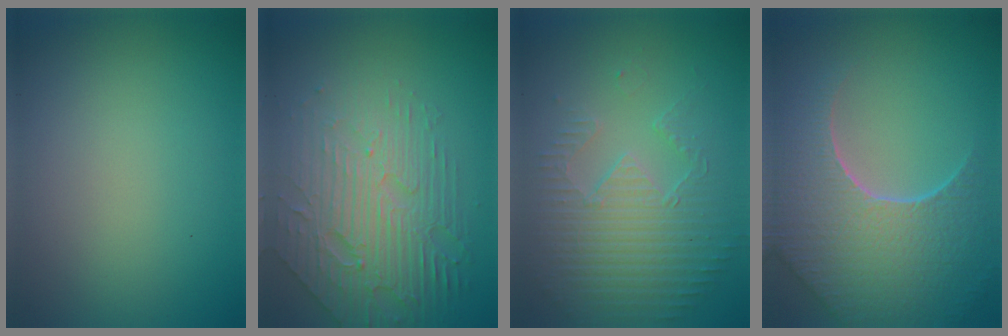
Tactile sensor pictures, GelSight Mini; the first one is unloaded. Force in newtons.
{"total": 6.8, "press": 4.9, "slide": 4.7}
{"total": 3.8, "press": 3.6, "slide": 1.2}
{"total": 8.7, "press": 6.2, "slide": 6.1}